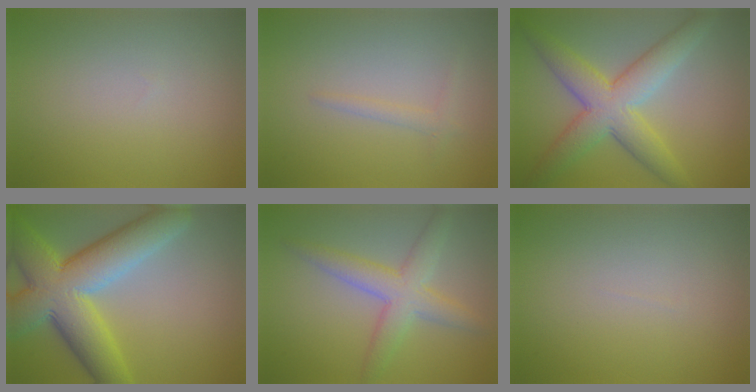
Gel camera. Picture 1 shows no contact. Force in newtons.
{"total": 1.0, "press": 1.0, "slide": 0.1}
{"total": 7.2, "press": 7.2, "slide": 0.1}
{"total": 11.0, "press": 10.9, "slide": 0.5}
{"total": 4.6, "press": 4.6, "slide": 0.1}
{"total": 0.0}